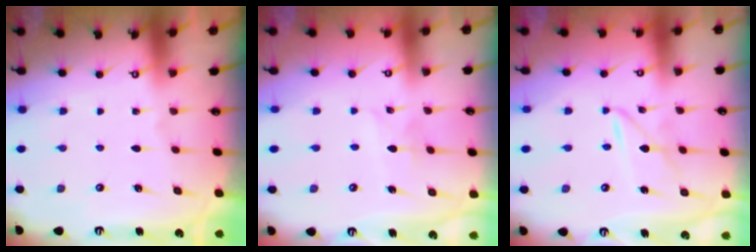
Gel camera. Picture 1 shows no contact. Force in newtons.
{"total": 2.8, "press": 2.8, "slide": 0.2}
{"total": 4.5, "press": 4.5, "slide": 0.4}